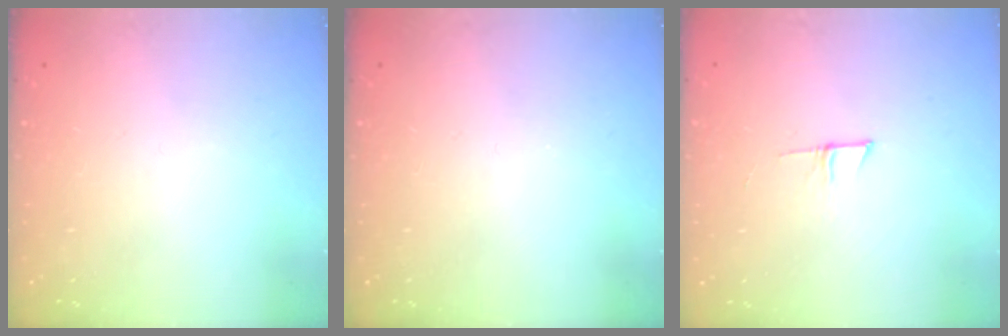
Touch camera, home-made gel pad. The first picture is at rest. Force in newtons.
{"total": 0.0}
{"total": 4.0, "press": 4.0, "slide": 0.4}